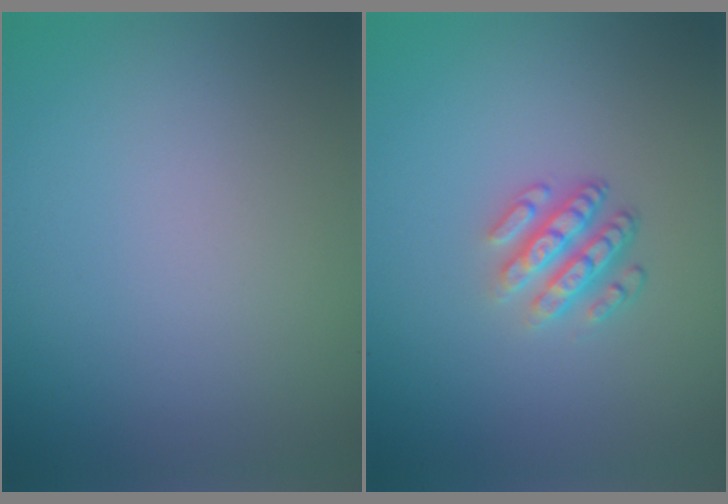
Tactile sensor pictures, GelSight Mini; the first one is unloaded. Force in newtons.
{"total": 3.6, "press": 2.7, "slide": 2.4}